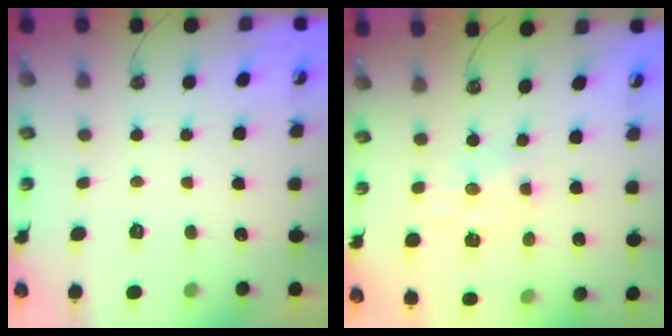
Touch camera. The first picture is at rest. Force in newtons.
{"total": 1.6, "press": 1.6, "slide": 0.3}